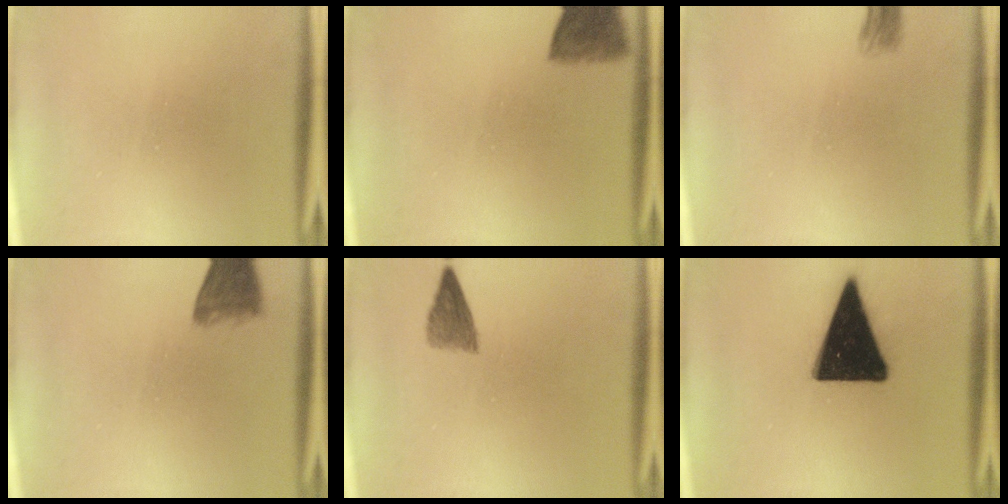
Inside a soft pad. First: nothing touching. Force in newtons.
{"total": 5.2}
{"total": 1.6}
{"total": 4.6}
{"total": 3.0}
{"total": 19.1}